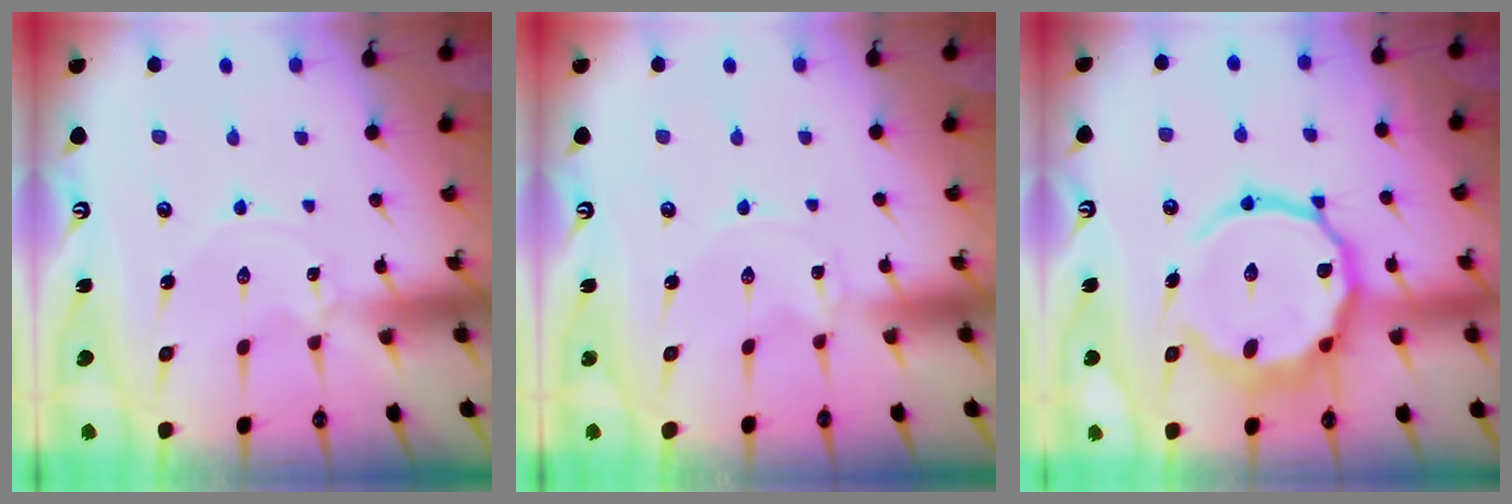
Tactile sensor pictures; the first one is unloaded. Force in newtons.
{"total": 0.0}
{"total": 18.9, "press": 18.9, "slide": 1.7}